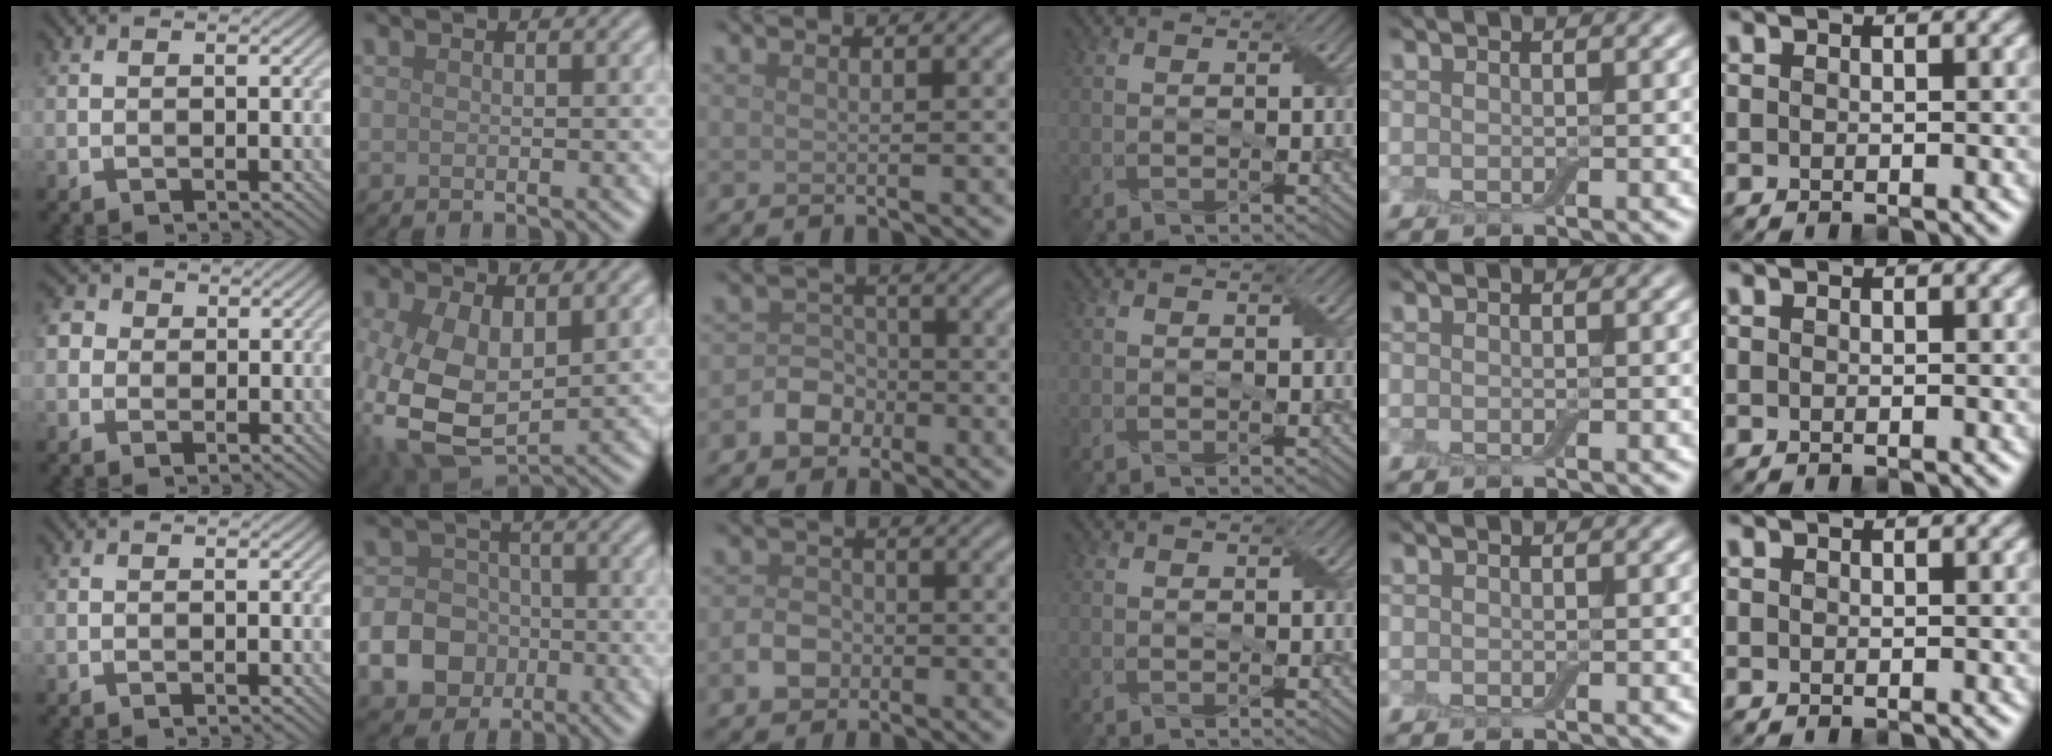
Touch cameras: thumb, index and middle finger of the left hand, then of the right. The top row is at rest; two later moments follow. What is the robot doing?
{"motion": "fold", "object": "aluminum foil"}